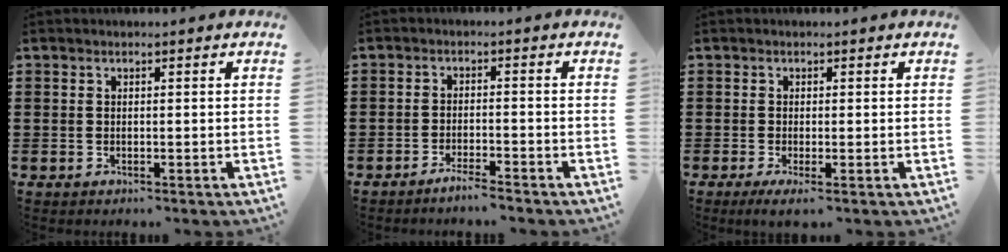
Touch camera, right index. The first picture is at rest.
{"total": 2.4, "force": [-2.3, -0.1, 0.8], "torque": [-0.014, 0.002, -0.044]}
{"total": 1.1, "force": [-0.5, 0.0, 1.0], "torque": [-0.023, -0.007, -0.011]}